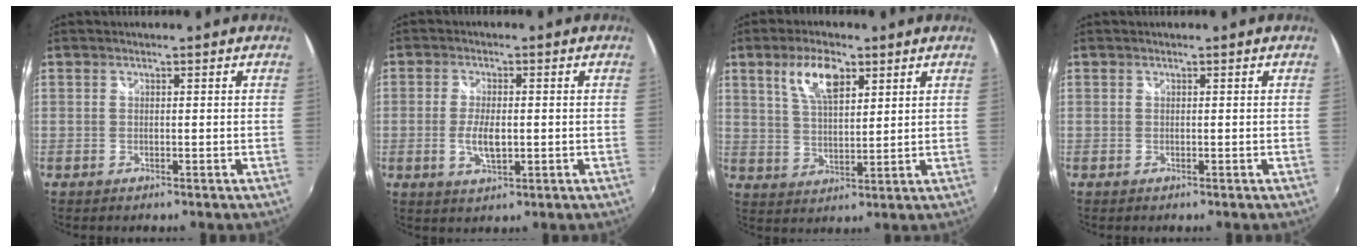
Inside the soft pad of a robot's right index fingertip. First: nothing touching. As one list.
[{"total": 5.0, "force": [-0.8, 2.1, 4.5], "torque": [-0.091, -0.005, -0.014]}, {"total": 8.4, "force": [4.4, 3.4, 6.3], "torque": [-0.119, 0.012, 0.083]}, {"total": 0.0}]